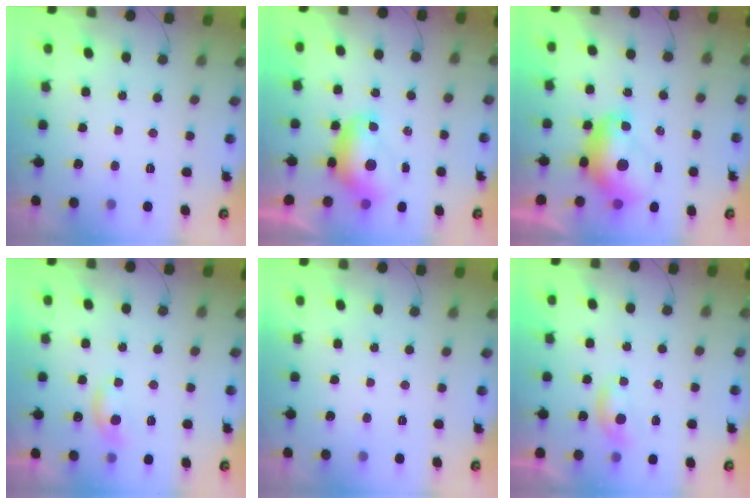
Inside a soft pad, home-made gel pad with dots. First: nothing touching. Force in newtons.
{"total": 7.8, "press": 7.8, "slide": 0.2}
{"total": 10.4, "press": 10.3, "slide": 1.0}
{"total": 6.3, "press": 6.2, "slide": 0.9}
{"total": 0.0}
{"total": 5.6, "press": 5.6, "slide": 0.7}